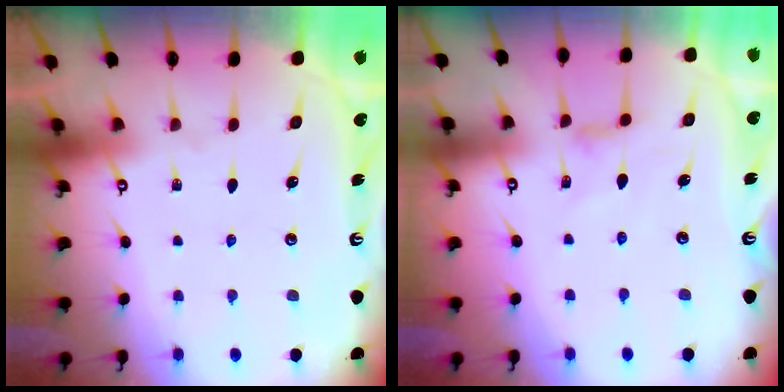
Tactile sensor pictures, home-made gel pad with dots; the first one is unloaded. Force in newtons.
{"total": 2.8, "press": 2.8, "slide": 0.3}